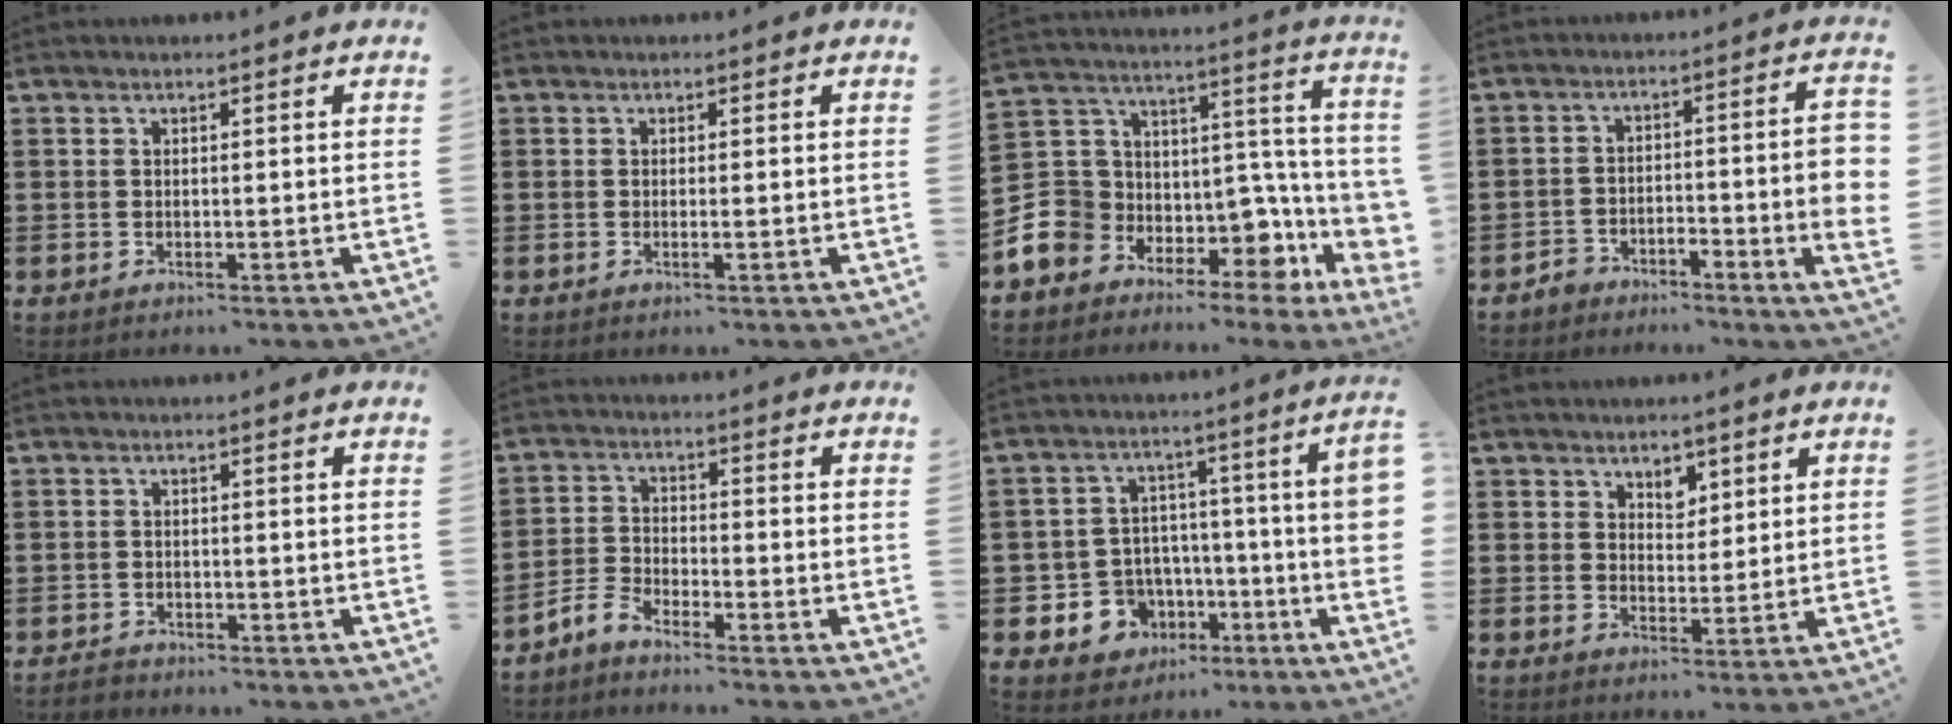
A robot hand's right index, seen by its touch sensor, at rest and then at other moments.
{"total": 0.8, "force": [-0.3, -0.1, 0.8], "torque": [-0.014, -0.006, -0.005]}
{"total": 8.7, "force": [-2.5, 7.5, 3.8], "torque": [-0.099, -0.047, -0.041]}
{"total": 5.6, "force": [-2.6, 1.0, 4.8], "torque": [-0.077, 0.008, -0.047]}
{"total": 1.5, "force": [-1.4, 0.4, -0.1], "torque": [-0.003, 0.005, -0.033]}
{"total": 3.4, "force": [-3.3, 0.2, 0.7], "torque": [-0.032, 0.003, -0.073]}
{"total": 7.3, "force": [-2.7, 5.8, 3.4], "torque": [-0.092, 0.013, -0.046]}
{"total": 3.1, "force": [2.2, 2.0, 0.7], "torque": [-0.016, 0.006, 0.040]}